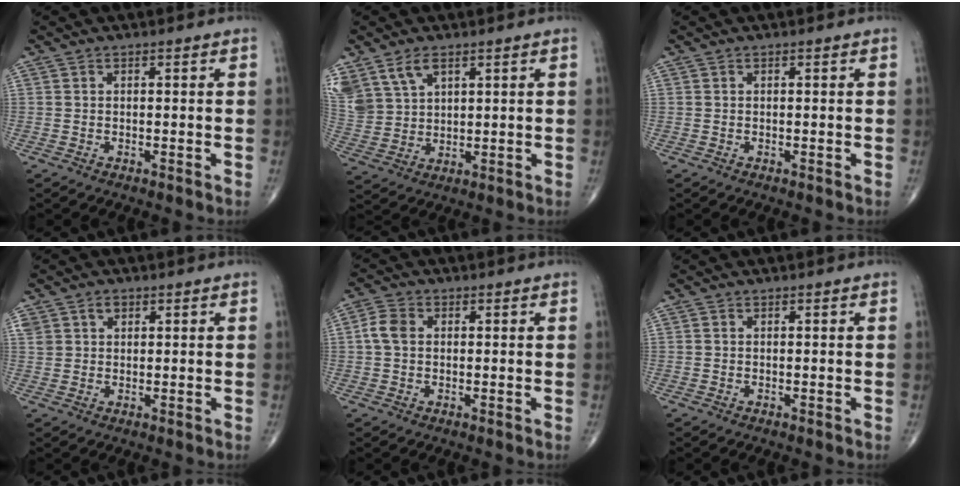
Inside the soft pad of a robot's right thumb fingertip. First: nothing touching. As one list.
[{"total": 10.5, "force": [5.9, 6.5, 5.7], "torque": [-0.125, -0.005, 0.131]}, {"total": 0.0}, {"total": 3.2, "force": [1.5, 2.5, 1.3], "torque": [-0.015, -0.003, 0.032]}, {"total": 4.0, "force": [0.4, 3.0, 2.7], "torque": [-0.057, 0.011, 0.002]}, {"total": 0.0}]